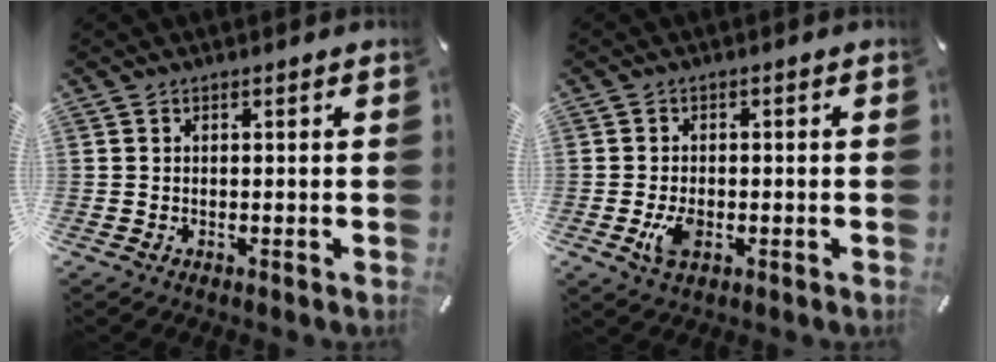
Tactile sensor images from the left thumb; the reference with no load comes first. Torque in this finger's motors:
{"motor_torque": [-0.03, 0.11, 0.00, 0.01, 0.02]}